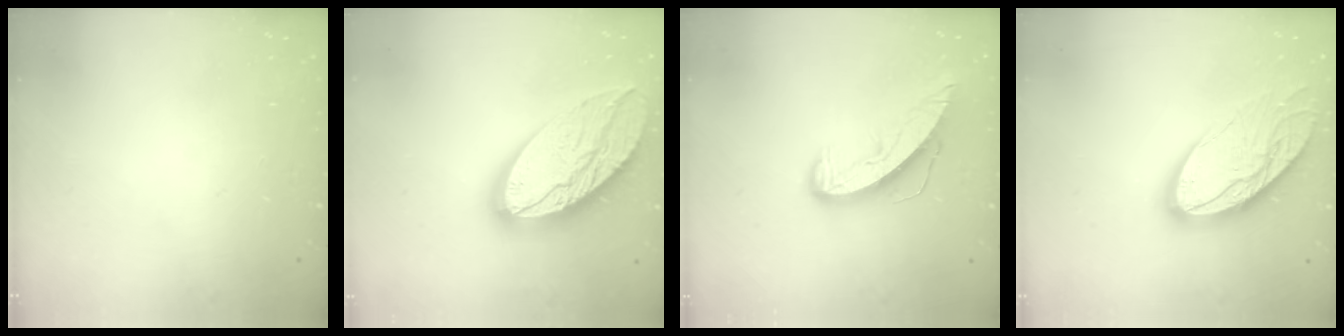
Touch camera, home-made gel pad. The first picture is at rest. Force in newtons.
{"total": 24.4, "press": 24.3, "slide": 1.9}
{"total": 9.7, "press": 9.6, "slide": 0.7}
{"total": 16.8, "press": 16.7, "slide": 1.4}